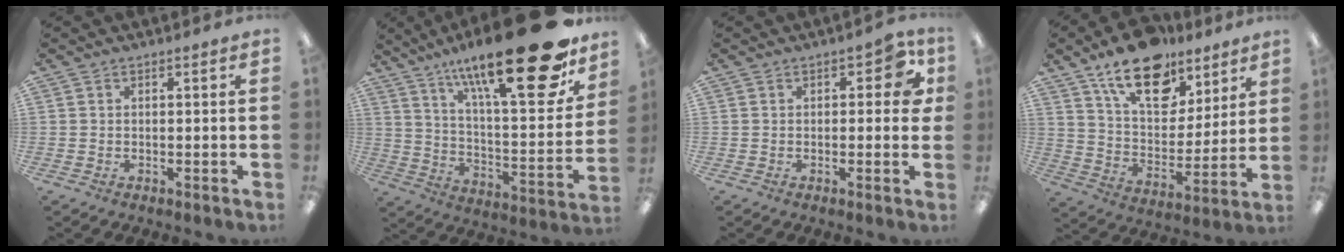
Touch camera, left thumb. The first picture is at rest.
{"total": 28.4, "force": [18.2, 7.9, 20.4], "torque": [-0.312, -0.120, 0.291]}
{"total": 6.7, "force": [1.7, 3.6, 5.3], "torque": [-0.062, 0.001, 0.025]}
{"total": 18.3, "force": [12.5, 9.7, 9.2], "torque": [-0.149, -0.069, 0.220]}